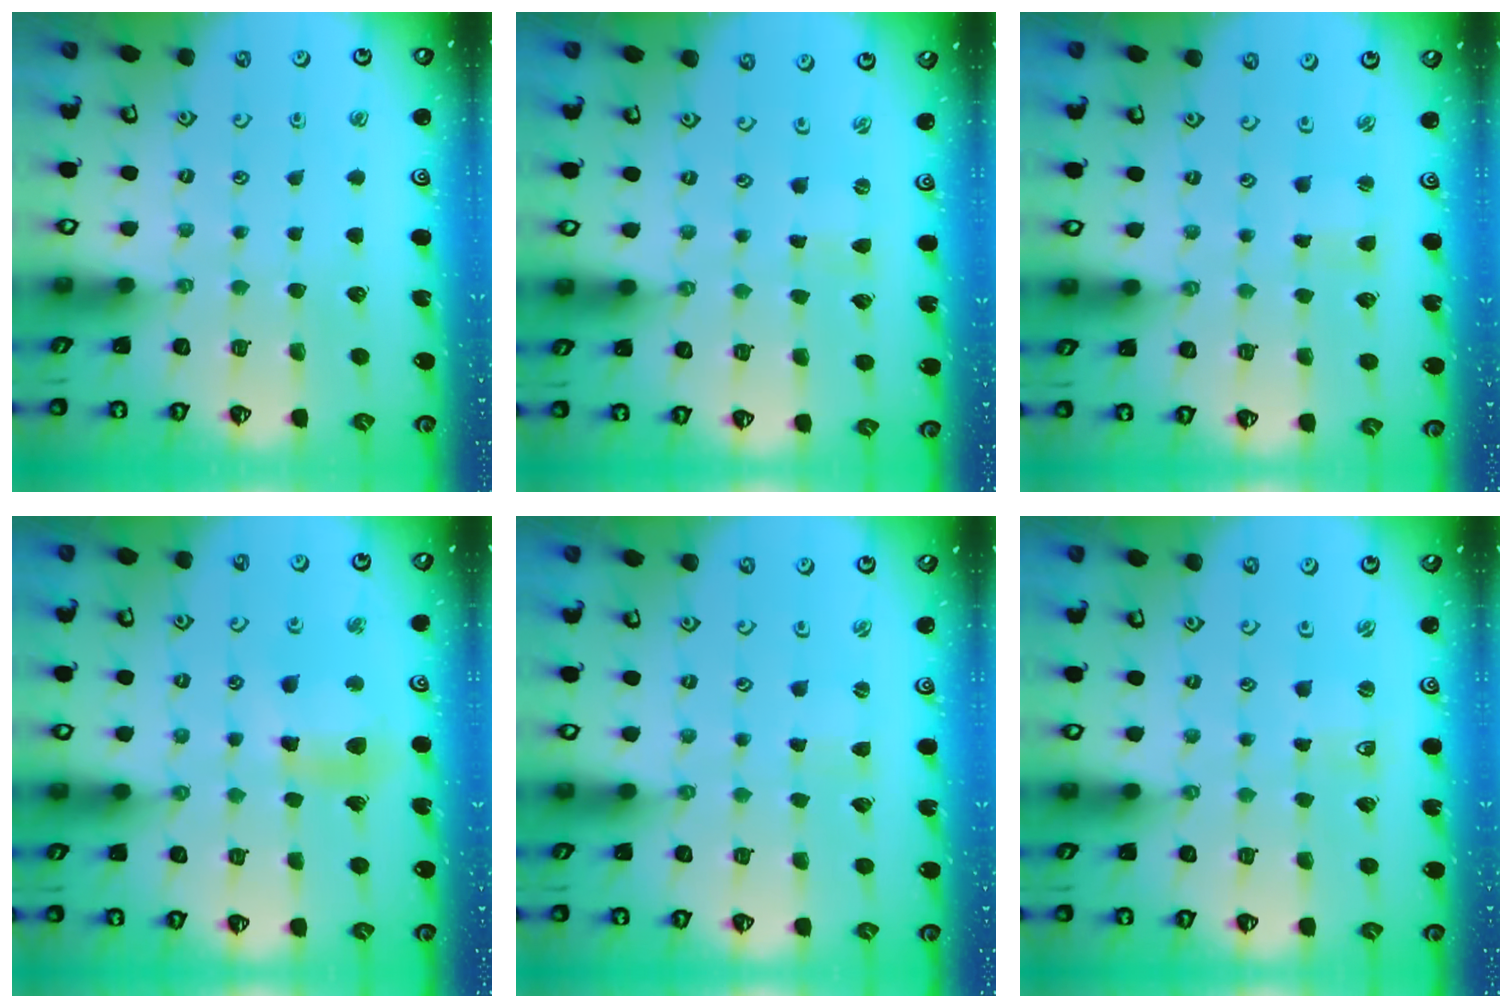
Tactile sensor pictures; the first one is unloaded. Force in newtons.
{"total": 0.0}
{"total": 2.3, "press": 2.3, "slide": 0.5}
{"total": 11.5, "press": 11.2, "slide": 2.5}
{"total": 0.9, "press": 0.9, "slide": 0.1}
{"total": 2.7, "press": 2.7, "slide": 0.3}